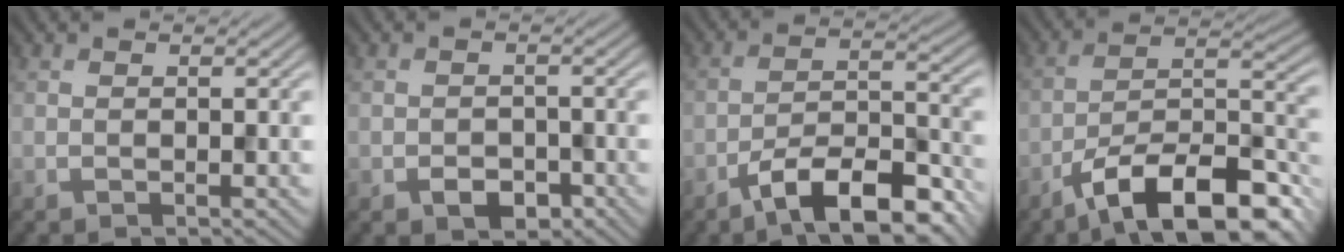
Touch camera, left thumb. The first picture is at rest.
{"total": 2.8, "force": [-1.5, 1.9, 1.4], "torque": [-0.022, -0.006, -0.025]}
{"total": 11.8, "force": [-8.0, 3.6, 7.9], "torque": [-0.124, 0.003, -0.142]}
{"total": 15.2, "force": [-10.4, 4.7, 10.0], "torque": [-0.166, -0.003, -0.182]}